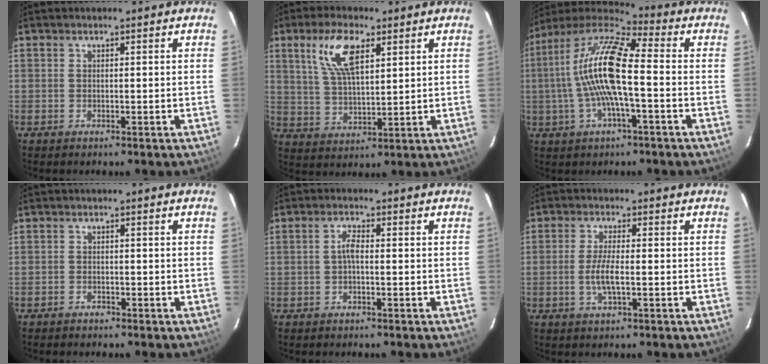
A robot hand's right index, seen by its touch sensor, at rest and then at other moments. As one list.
[{"total": 9.9, "force": [4.6, 3.8, 7.8], "torque": [-0.156, 0.012, 0.094]}, {"total": 15.8, "force": [-1.0, 3.6, 15.3], "torque": [-0.285, 0.008, -0.027]}, {"total": 1.4, "force": [-1.2, 0.7, 0.0], "torque": [-0.006, 0.006, -0.022]}, {"total": 2.0, "force": [-0.4, 0.6, 1.9], "torque": [-0.039, 0.008, -0.010]}, {"total": 4.6, "force": [-1.0, 0.8, 4.4], "torque": [-0.088, -0.003, -0.018]}]